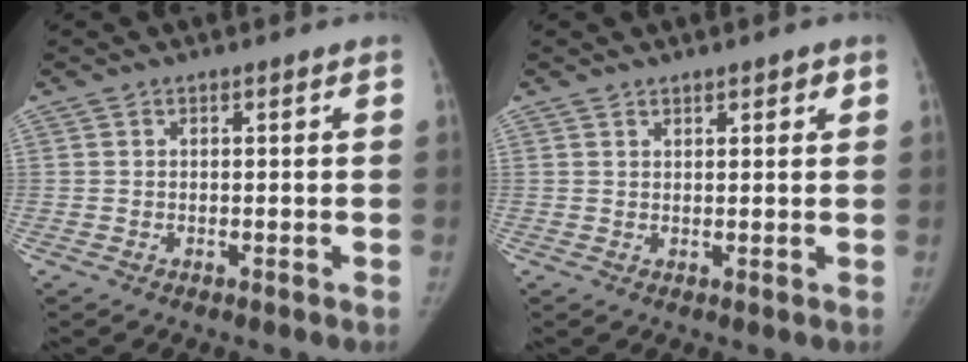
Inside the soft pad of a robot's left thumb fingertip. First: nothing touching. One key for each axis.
{"total": 2.1, "fx": 1.4, "fy": 0.8, "fz": 1.4, "tx": -0.011, "ty": -0.006, "tz": 0.019}